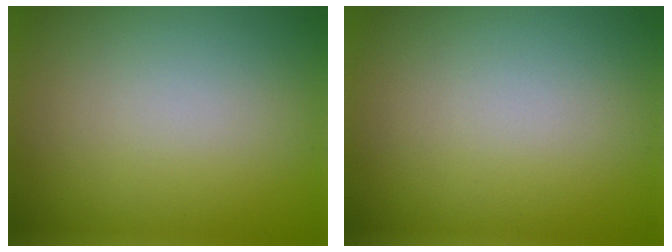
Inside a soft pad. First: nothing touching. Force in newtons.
{"total": 0.0}